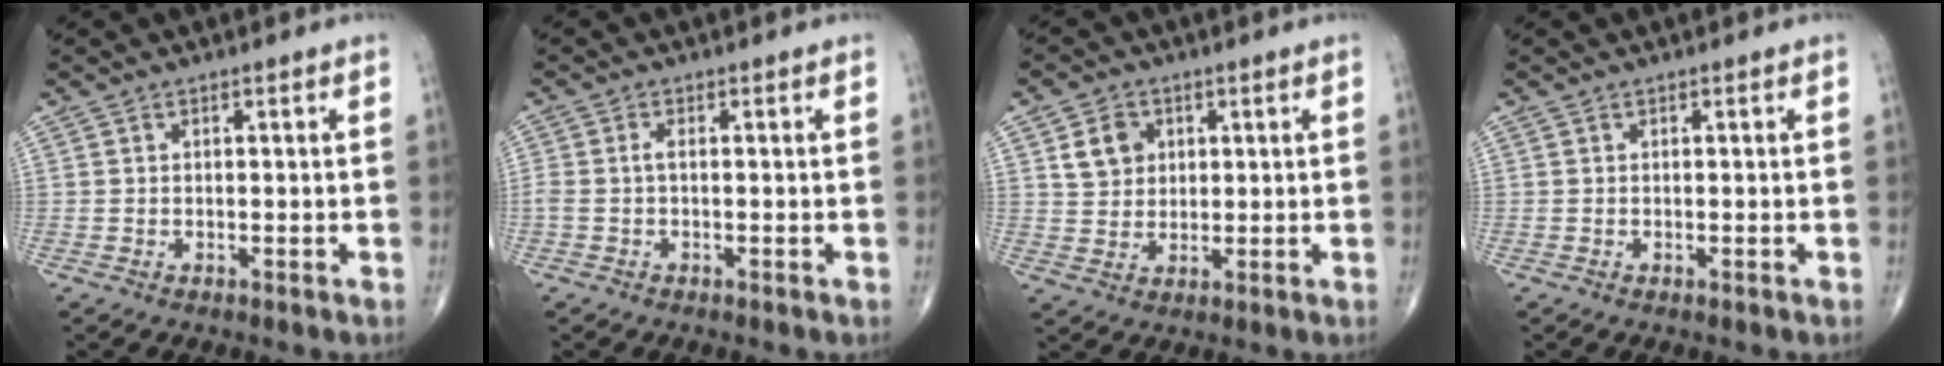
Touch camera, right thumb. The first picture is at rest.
{"total": 1.6, "force": [-0.1, 0.6, 1.5], "torque": [-0.036, 0.003, -0.004]}
{"total": 6.1, "force": [2.0, 5.2, 2.5], "torque": [-0.019, -0.008, 0.036]}
{"total": 0.0}